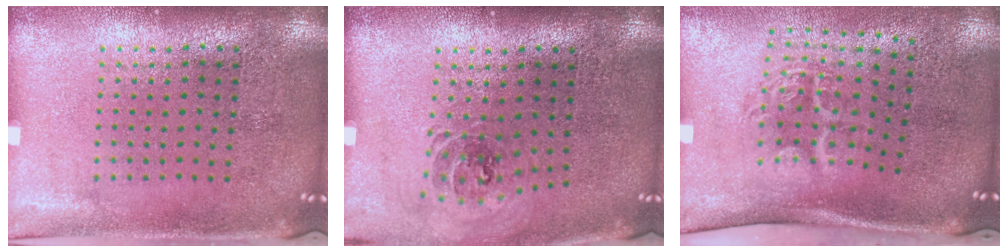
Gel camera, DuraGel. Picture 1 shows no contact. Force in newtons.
{"total": 0.8, "press": 0.8, "slide": 0.1}
{"total": 1.9, "press": 1.2, "slide": 1.4}